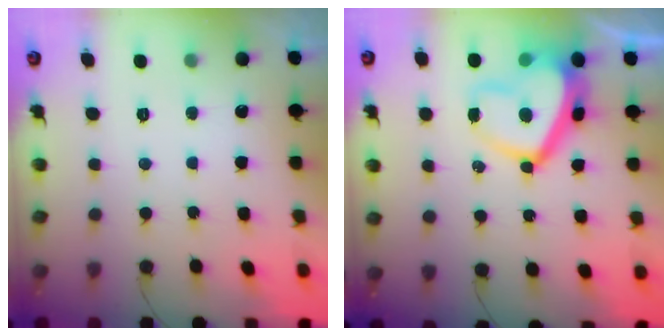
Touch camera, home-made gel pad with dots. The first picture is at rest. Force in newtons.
{"total": 14.6, "press": 14.6, "slide": 1.3}